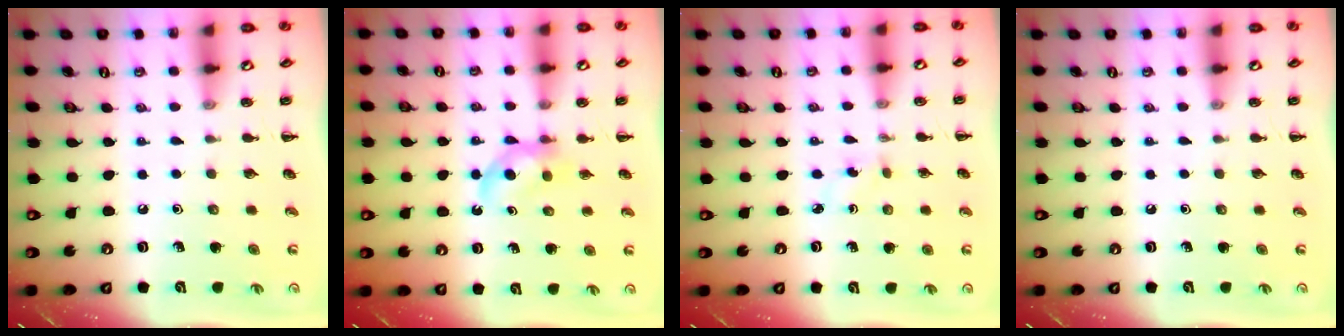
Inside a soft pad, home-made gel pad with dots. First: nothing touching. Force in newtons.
{"total": 4.0, "press": 3.9, "slide": 1.1}
{"total": 1.8, "press": 1.6, "slide": 0.7}
{"total": 0.0}